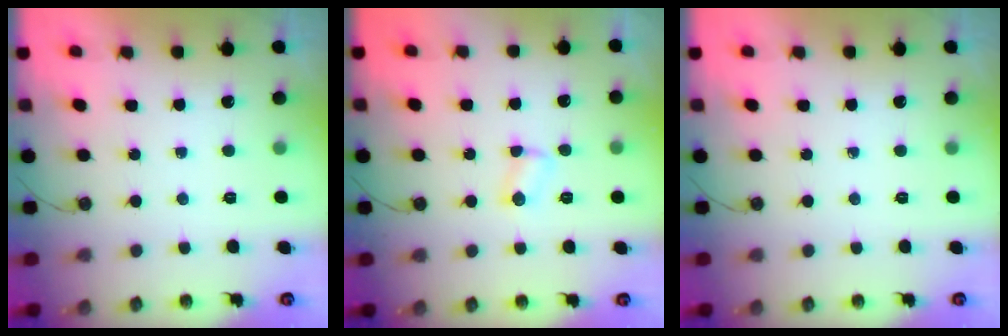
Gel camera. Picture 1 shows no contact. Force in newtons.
{"total": 2.4, "press": 2.4, "slide": 0.4}
{"total": 0.0}